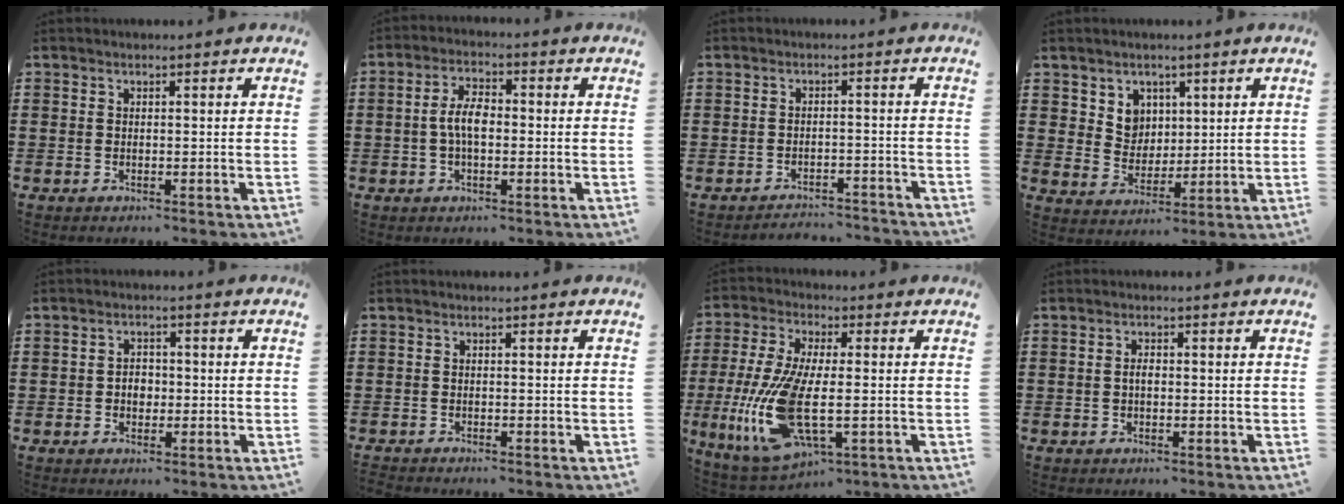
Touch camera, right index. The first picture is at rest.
{"total": 5.1, "force": [-0.5, 2.3, 4.5], "torque": [-0.096, 0.002, -0.013]}
{"total": 2.8, "force": [-2.8, 0.1, -0.2], "torque": [-0.005, -0.001, -0.059]}
{"total": 5.3, "force": [2.6, 4.5, 1.2], "torque": [-0.039, 0.007, 0.046]}
{"total": 2.4, "force": [-0.4, 1.8, 1.5], "torque": [-0.023, 0.002, -0.012]}
{"total": 0.9, "force": [-0.9, -0.1, -0.1], "torque": [0.001, -0.001, -0.019]}
{"total": 15.4, "force": [-2.7, 6.3, 13.8], "torque": [-0.313, -0.022, -0.045]}
{"total": 1.5, "force": [-0.2, 0.7, 1.4], "torque": [-0.026, 0.003, -0.005]}